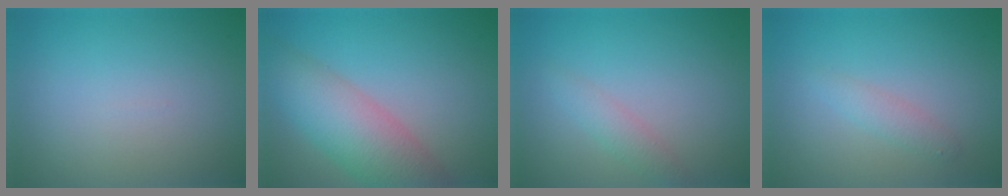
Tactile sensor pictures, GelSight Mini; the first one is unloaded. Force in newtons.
{"total": 7.0, "press": 7.0, "slide": 0.3}
{"total": 1.6, "press": 1.6, "slide": 0.1}
{"total": 1.5, "press": 1.5, "slide": 0.0}